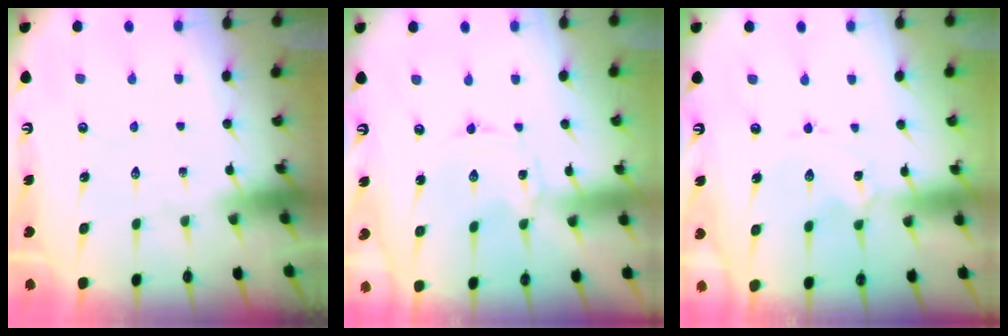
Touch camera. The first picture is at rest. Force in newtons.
{"total": 0.0}
{"total": 0.5, "press": 0.5, "slide": 0.1}